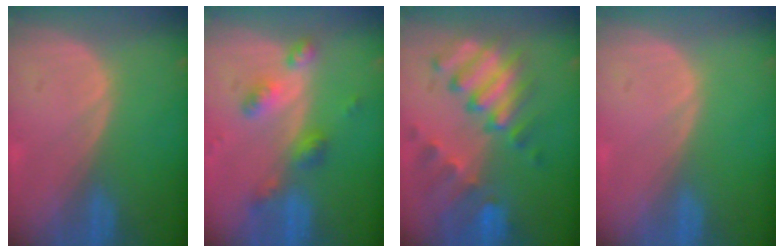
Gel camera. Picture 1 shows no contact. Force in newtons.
{"total": 6.0, "press": 5.2, "slide": 2.9}
{"total": 10.1, "press": 8.8, "slide": 4.8}
{"total": 0.0}